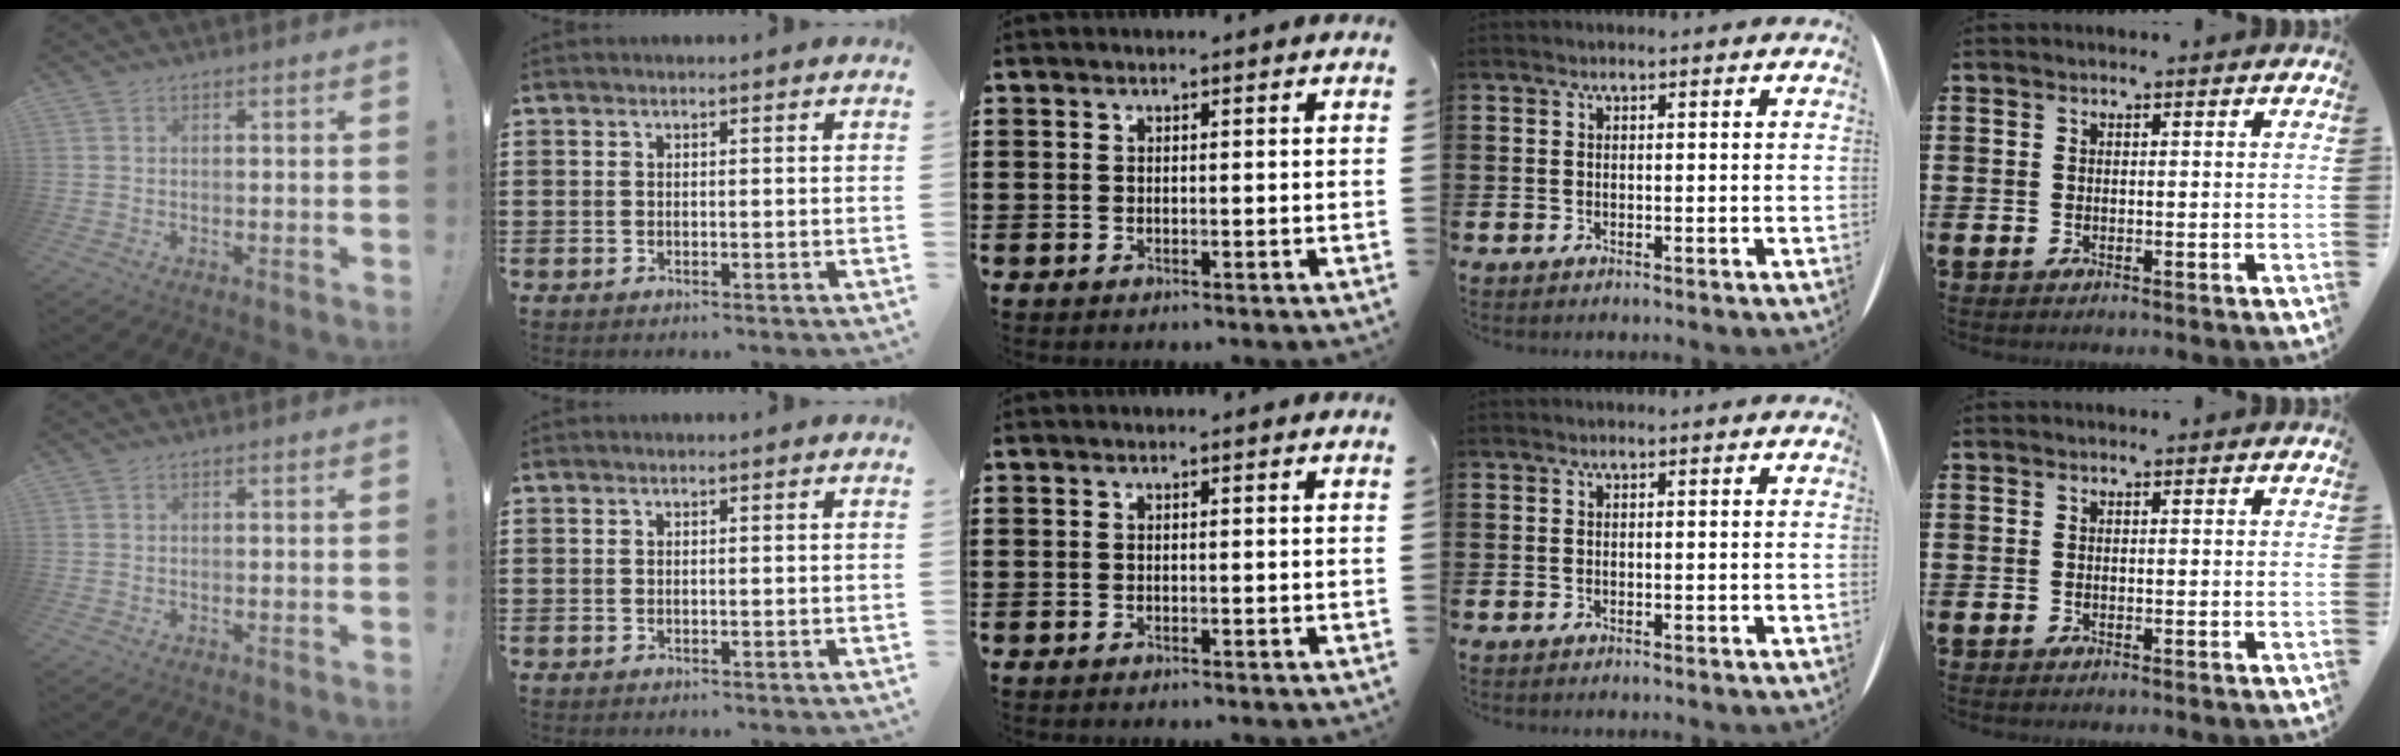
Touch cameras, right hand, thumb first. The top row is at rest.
{}